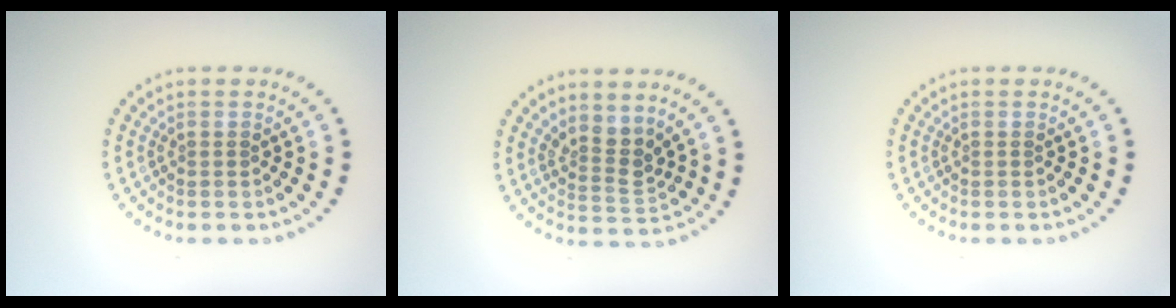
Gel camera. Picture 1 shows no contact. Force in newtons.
{"total": 2.6, "press": 2.0, "slide": 1.7}
{"total": 0.0}